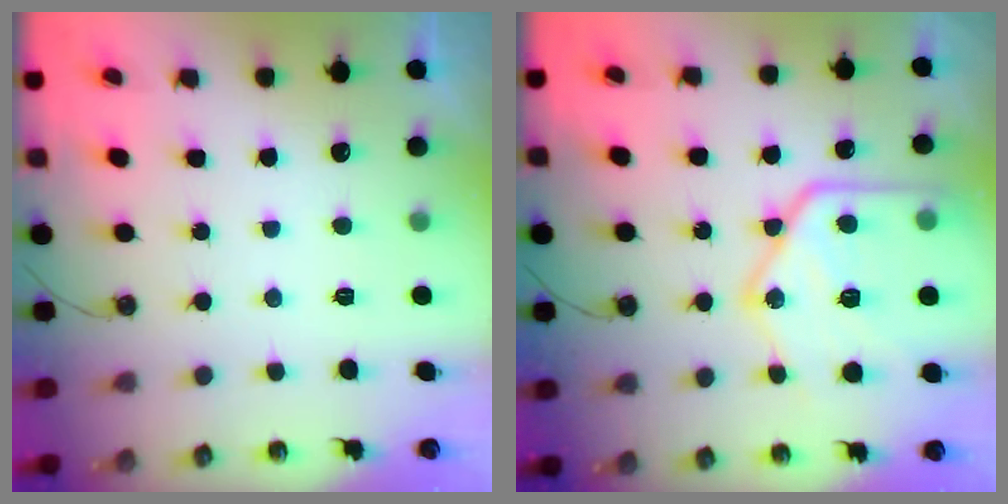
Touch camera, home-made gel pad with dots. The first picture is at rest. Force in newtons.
{"total": 23.8, "press": 23.7, "slide": 2.5}